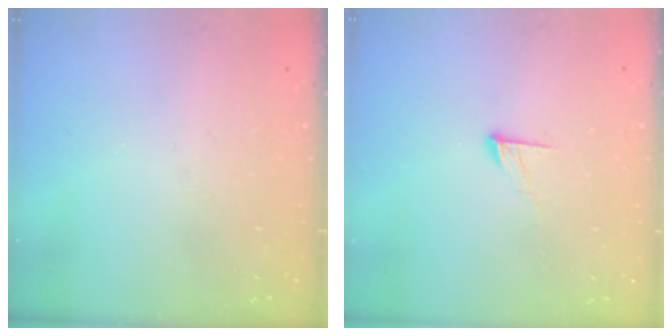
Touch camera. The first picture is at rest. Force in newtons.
{"total": 6.8, "press": 6.8, "slide": 0.6}